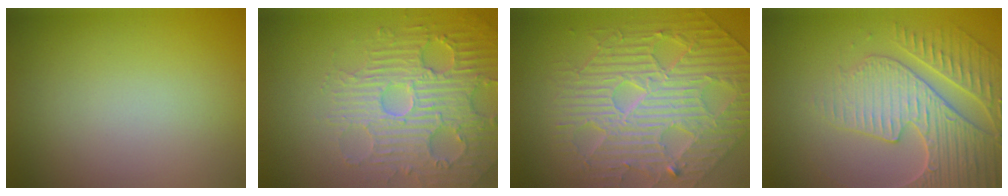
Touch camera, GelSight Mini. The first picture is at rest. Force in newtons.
{"total": 4.7, "press": 4.7, "slide": 0.9}
{"total": 6.4, "press": 5.5, "slide": 3.3}
{"total": 6.4, "press": 5.4, "slide": 3.5}